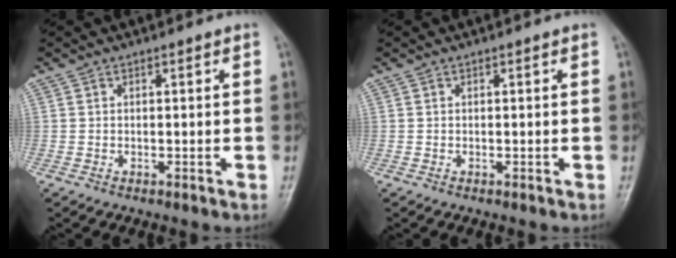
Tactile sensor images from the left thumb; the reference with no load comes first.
{"total": 0.0}